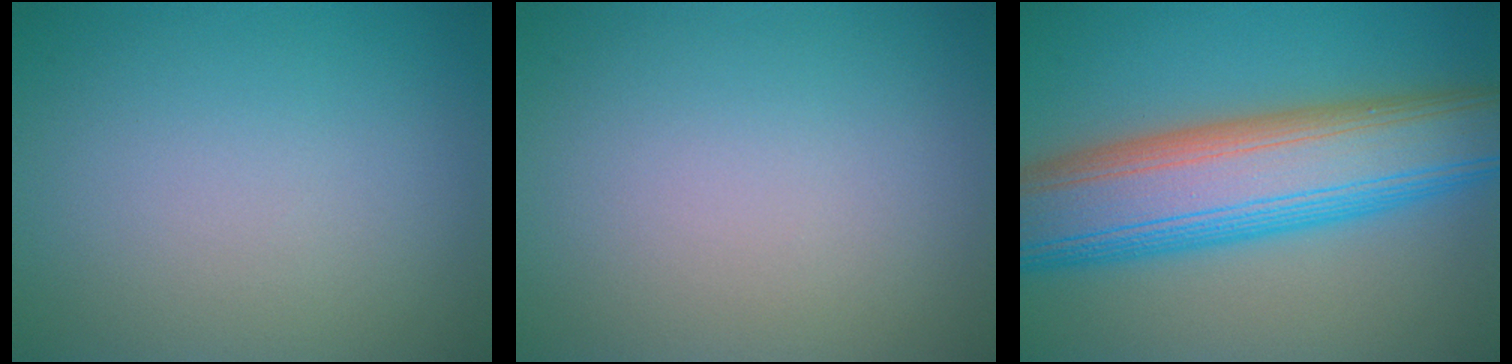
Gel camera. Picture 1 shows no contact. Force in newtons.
{"total": 0.0}
{"total": 12.8, "press": 12.8, "slide": 0.2}